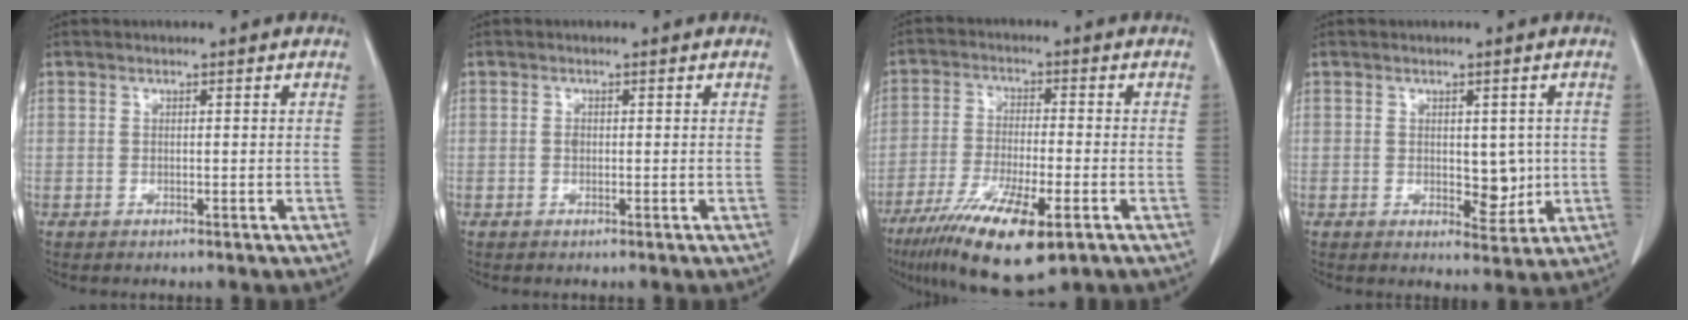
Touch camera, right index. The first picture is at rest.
{"total": 0.7, "force": [0.0, 0.5, 0.5], "torque": [-0.011, 0.001, -0.002]}
{"total": 14.3, "force": [-8.1, 2.9, 11.4], "torque": [-0.210, -0.033, -0.137]}
{"total": 4.6, "force": [0.1, 2.5, 3.8], "torque": [-0.043, -0.009, 0.009]}